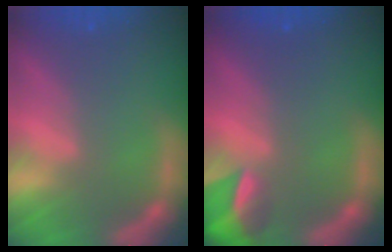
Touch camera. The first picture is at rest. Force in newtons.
{"total": 4.4}